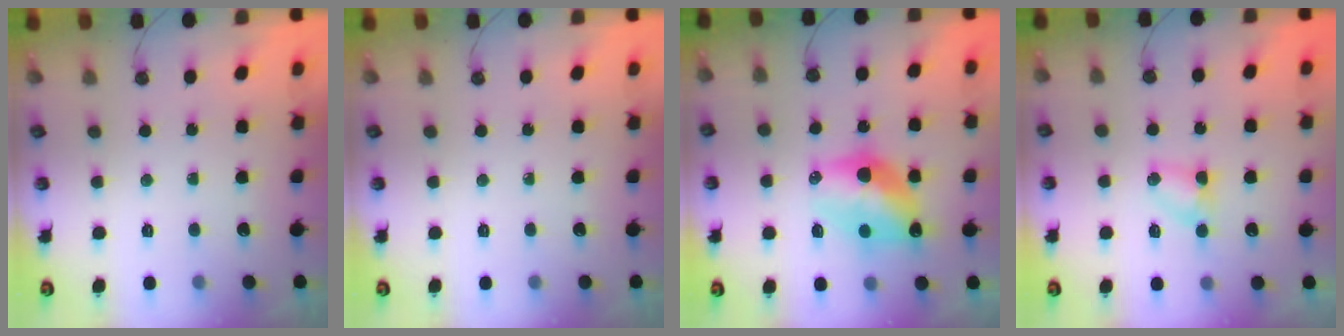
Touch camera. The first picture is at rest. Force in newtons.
{"total": 0.0}
{"total": 11.5, "press": 11.5, "slide": 0.7}
{"total": 3.6, "press": 3.6, "slide": 0.4}